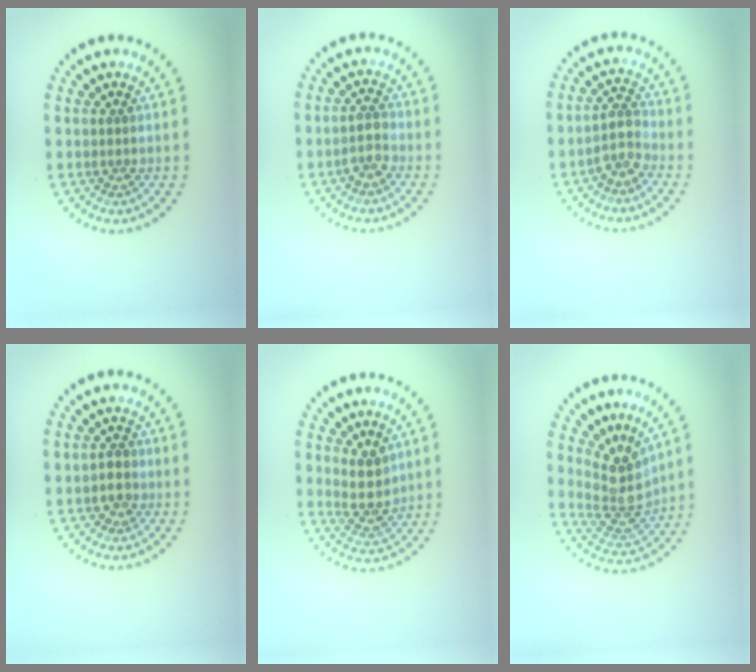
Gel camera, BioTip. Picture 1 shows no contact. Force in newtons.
{"total": 1.8, "press": 1.7, "slide": 0.4}
{"total": 2.3, "press": 1.9, "slide": 1.2}
{"total": 1.2, "press": 1.1, "slide": 0.3}
{"total": 2.8, "press": 2.3, "slide": 1.6}
{"total": 4.1, "press": 3.0, "slide": 2.9}